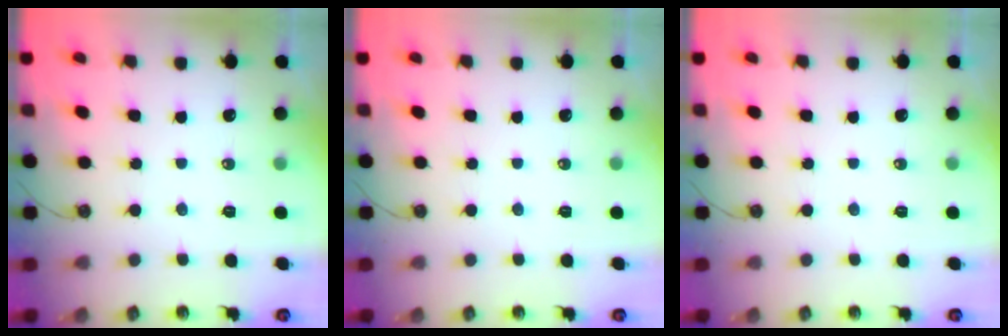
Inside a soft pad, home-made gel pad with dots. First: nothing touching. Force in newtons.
{"total": 0.0}
{"total": 0.0}